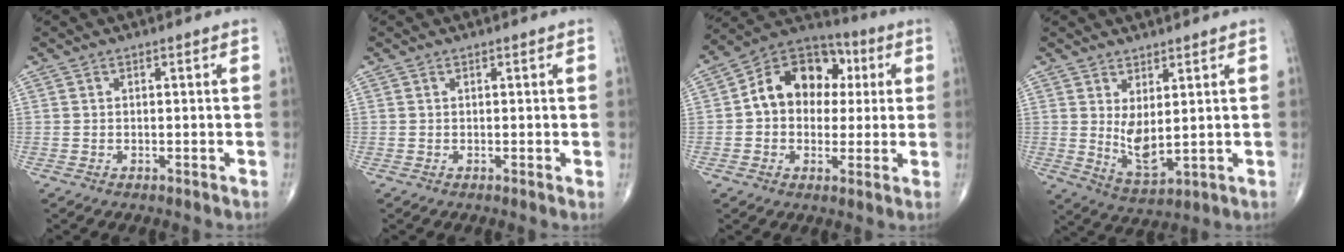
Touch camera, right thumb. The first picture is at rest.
{"total": 0.6, "force": [0.2, 0.1, 0.6], "torque": [-0.013, -0.002, 0.001]}
{"total": 14.9, "force": [2.2, 11.3, 9.5], "torque": [-0.107, 0.026, 0.025]}
{"total": 6.6, "force": [1.3, 2.8, 5.9], "torque": [-0.100, -0.029, 0.038]}